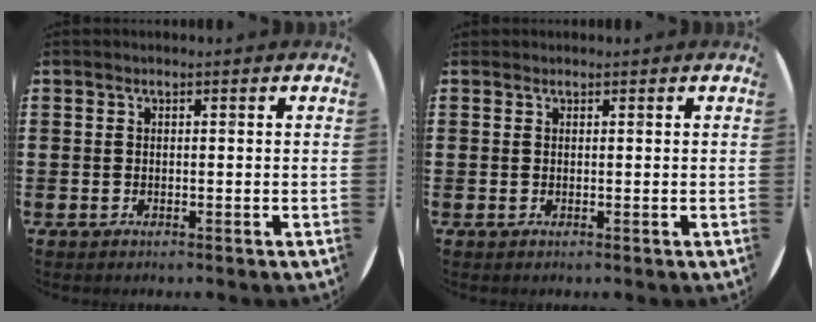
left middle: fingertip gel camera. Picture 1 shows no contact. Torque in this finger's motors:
{"motor_torque": [-0.17, 0.17, 0.00, 0.02]}